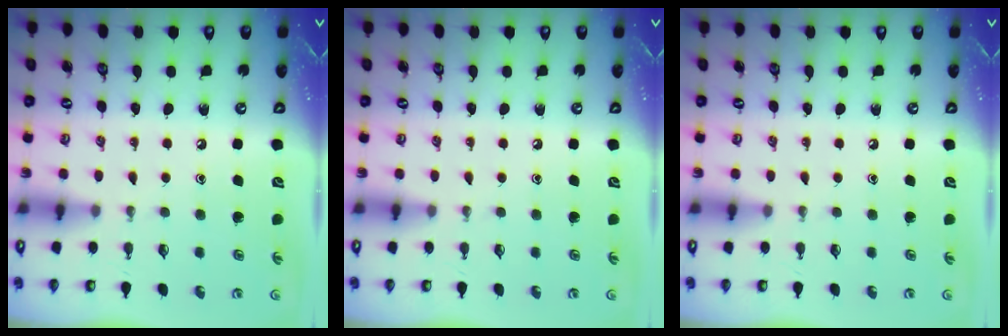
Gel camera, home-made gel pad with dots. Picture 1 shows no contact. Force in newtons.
{"total": 0.0}
{"total": 0.0}